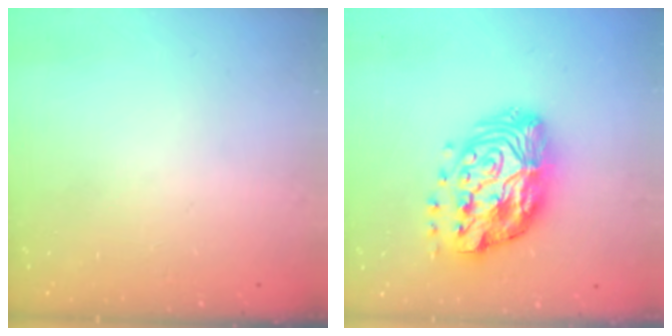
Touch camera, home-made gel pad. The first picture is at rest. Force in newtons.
{"total": 18.2, "press": 18.1, "slide": 1.3}